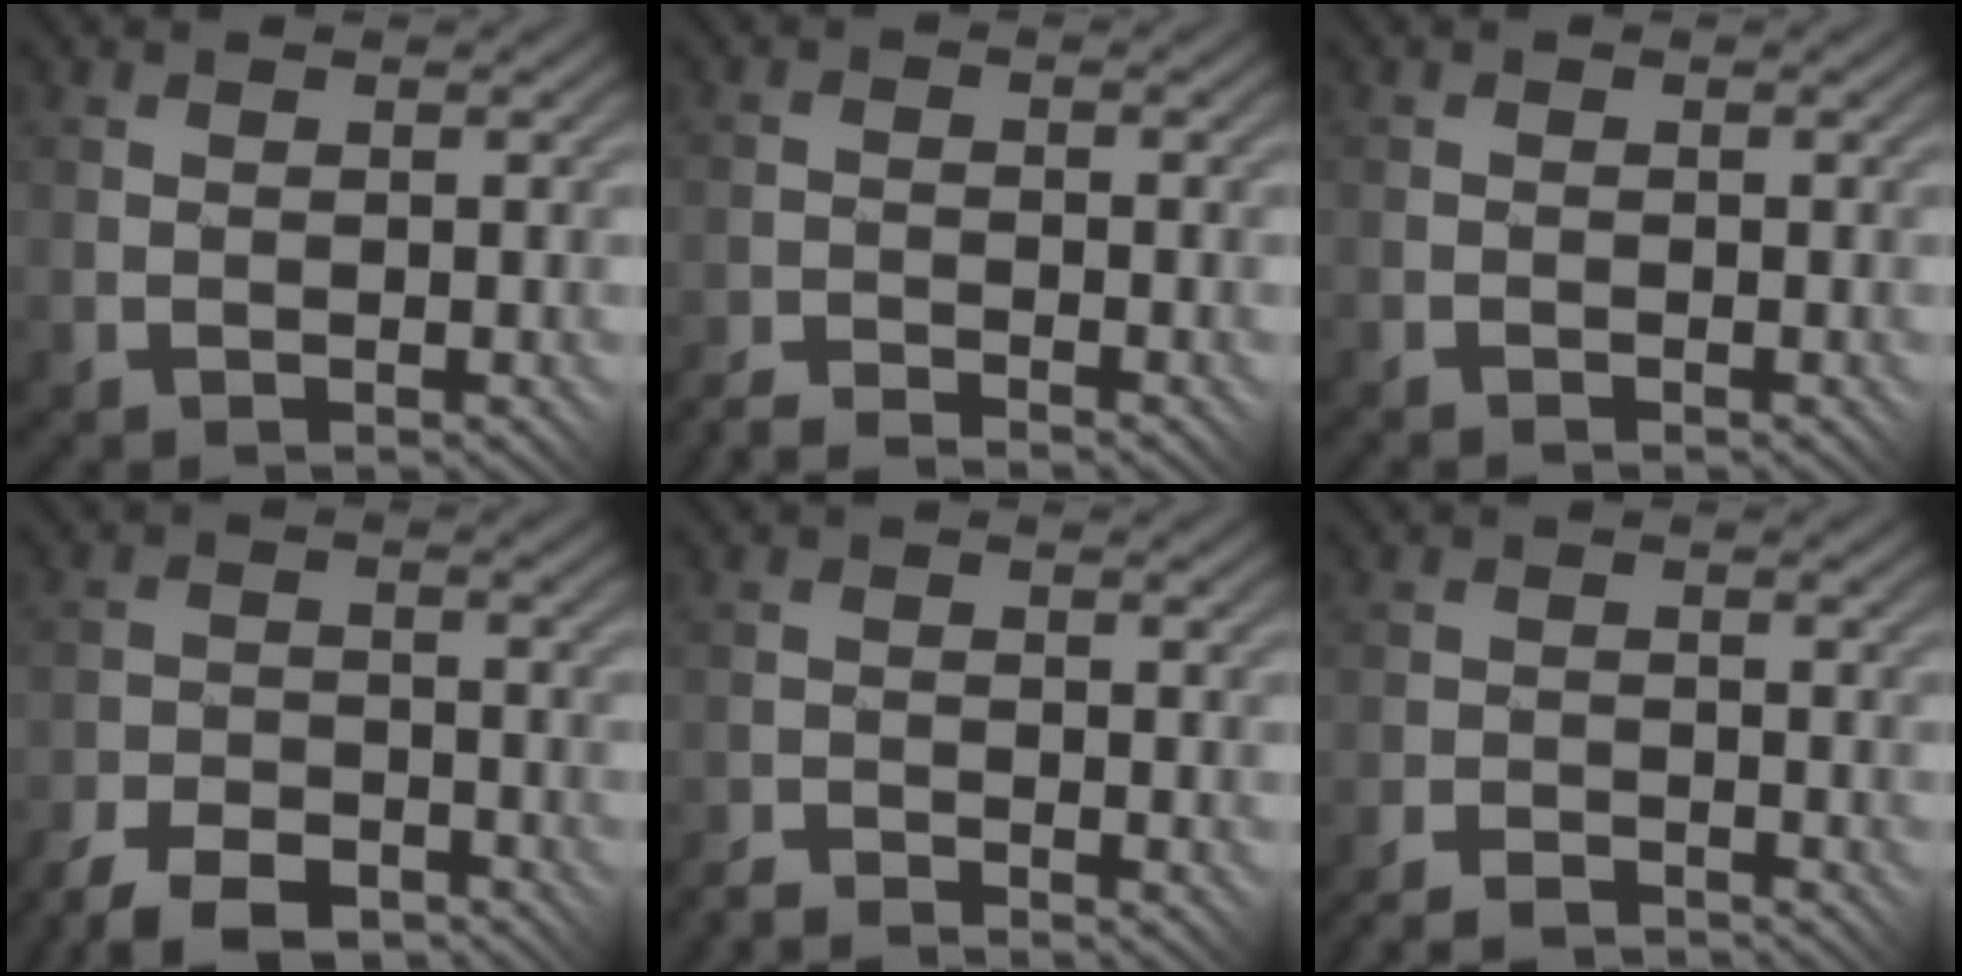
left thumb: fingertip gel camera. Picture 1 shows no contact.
{"total": 3.1, "force": [-3.1, -0.1, 0.6], "torque": [-0.011, 0.001, -0.065]}
{"total": 0.7, "force": [-0.7, -0.2, -0.2], "torque": [0.004, 0.004, -0.015]}
{"total": 7.3, "force": [-6.3, 2.4, 2.9], "torque": [-0.053, -0.002, -0.123]}
{"total": 2.8, "force": [-2.8, -0.1, 0.2], "torque": [-0.002, 0.002, -0.061]}
{"total": 3.5, "force": [-3.4, 0.3, 0.8], "torque": [-0.012, 0.004, -0.068]}